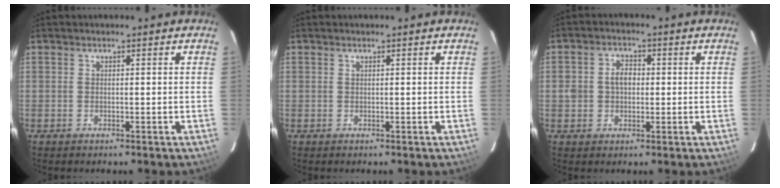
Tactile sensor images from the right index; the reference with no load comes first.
{"total": 0.0}
{"total": 4.3, "force": [0.0, 3.5, 2.5], "torque": [-0.045, 0.012, 0.002]}